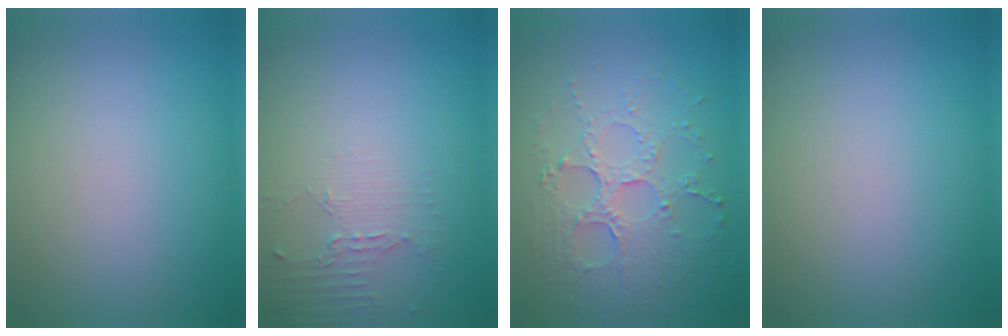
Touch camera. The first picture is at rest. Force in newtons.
{"total": 2.1, "press": 1.5, "slide": 1.4}
{"total": 4.2, "press": 3.6, "slide": 2.1}
{"total": 0.0}